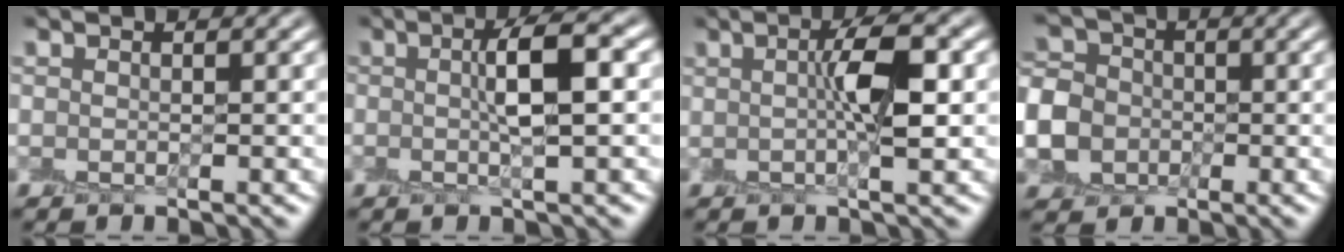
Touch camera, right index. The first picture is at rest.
{"total": 4.0, "force": [0.4, 0.7, 3.9], "torque": [-0.064, 0.012, 0.006]}
{"total": 4.2, "force": [0.6, 0.9, 4.1], "torque": [-0.067, 0.010, 0.009]}
{"total": 6.6, "force": [-1.6, 5.9, 2.5], "torque": [-0.061, -0.004, -0.054]}